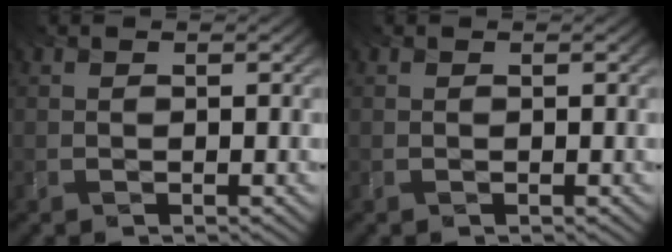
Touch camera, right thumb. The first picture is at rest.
{"total": 0.0}